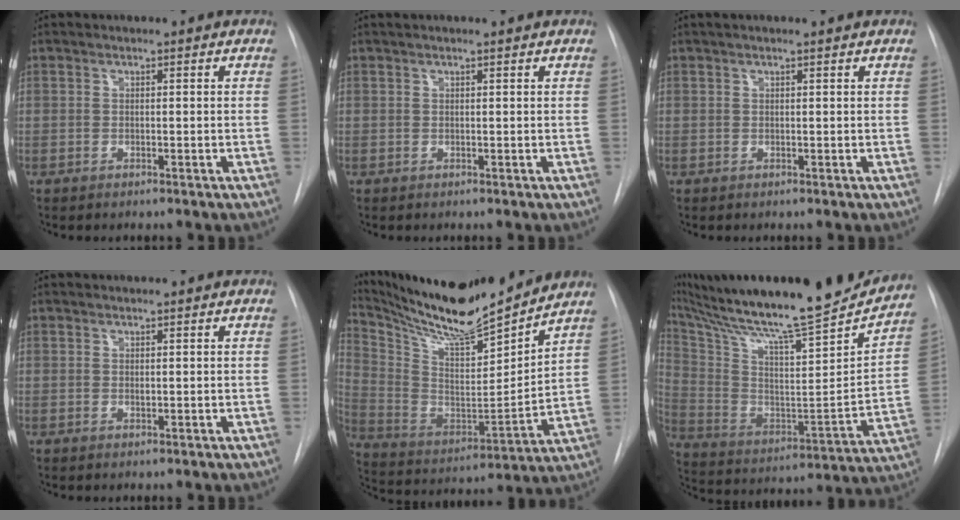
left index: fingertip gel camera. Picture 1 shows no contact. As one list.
[{"total": 2.9, "force": [2.7, -0.2, 1.1], "torque": [-0.014, 0.020, 0.032]}, {"total": 3.2, "force": [2.8, -0.1, 1.5], "torque": [-0.019, 0.021, 0.035]}, {"total": 0.6, "force": [0.5, 0.2, 0.2], "torque": [-0.006, -0.003, 0.009]}, {"total": 20.4, "force": [18.5, 1.6, 8.5], "torque": [-0.174, -0.027, 0.315]}, {"total": 31.0, "force": [26.7, 3.0, 15.6], "torque": [-0.286, -0.060, 0.399]}]